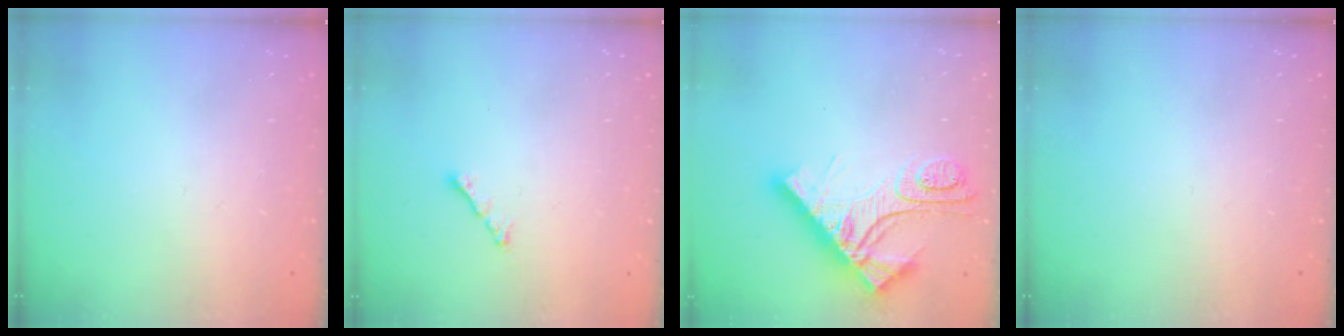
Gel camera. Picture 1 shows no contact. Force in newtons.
{"total": 2.3, "press": 2.2, "slide": 0.7}
{"total": 14.4, "press": 14.3, "slide": 1.5}
{"total": 0.0}